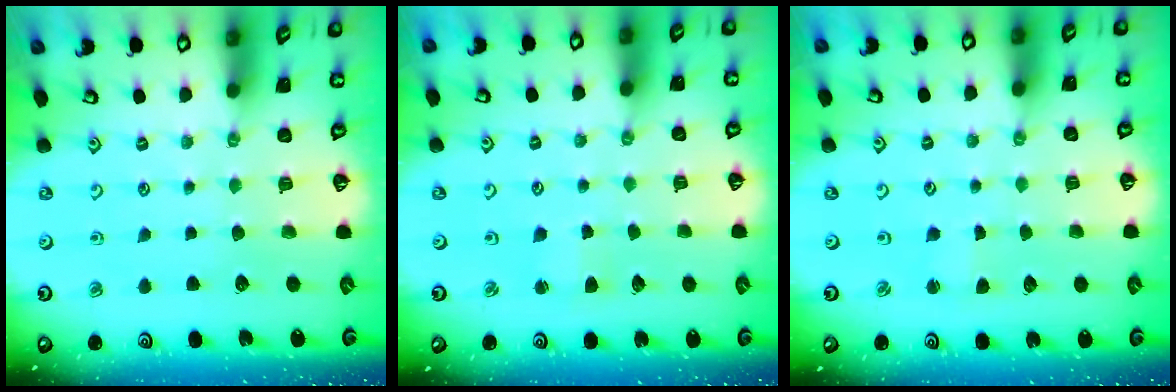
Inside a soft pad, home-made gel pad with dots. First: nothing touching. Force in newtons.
{"total": 3.0, "press": 3.0, "slide": 0.3}
{"total": 1.8, "press": 1.7, "slide": 0.3}